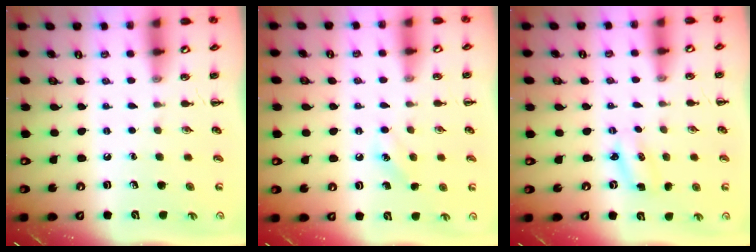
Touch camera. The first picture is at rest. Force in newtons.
{"total": 6.1, "press": 5.9, "slide": 1.5}
{"total": 2.5, "press": 2.5, "slide": 0.4}